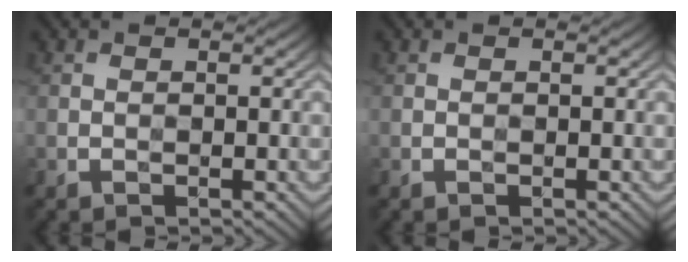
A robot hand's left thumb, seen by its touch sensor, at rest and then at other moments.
{"total": 0.0}